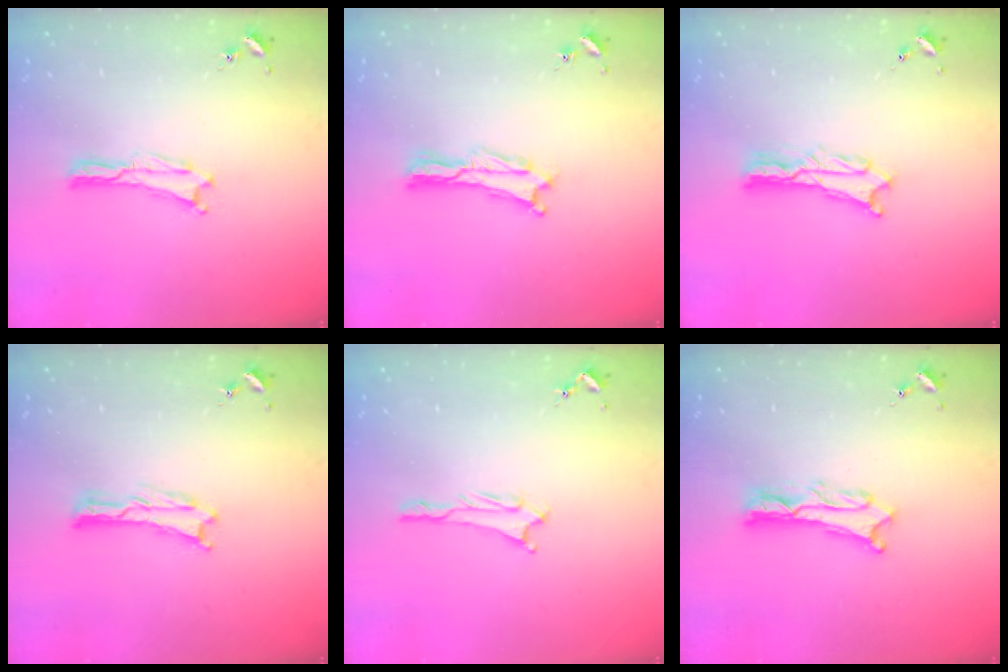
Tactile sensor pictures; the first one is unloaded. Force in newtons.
{"total": 0.7, "press": 0.6, "slide": 0.2}
{"total": 2.4, "press": 2.4, "slide": 0.2}
{"total": 0.0}
{"total": 0.8, "press": 0.8, "slide": 0.1}
{"total": 2.6, "press": 2.6, "slide": 0.3}